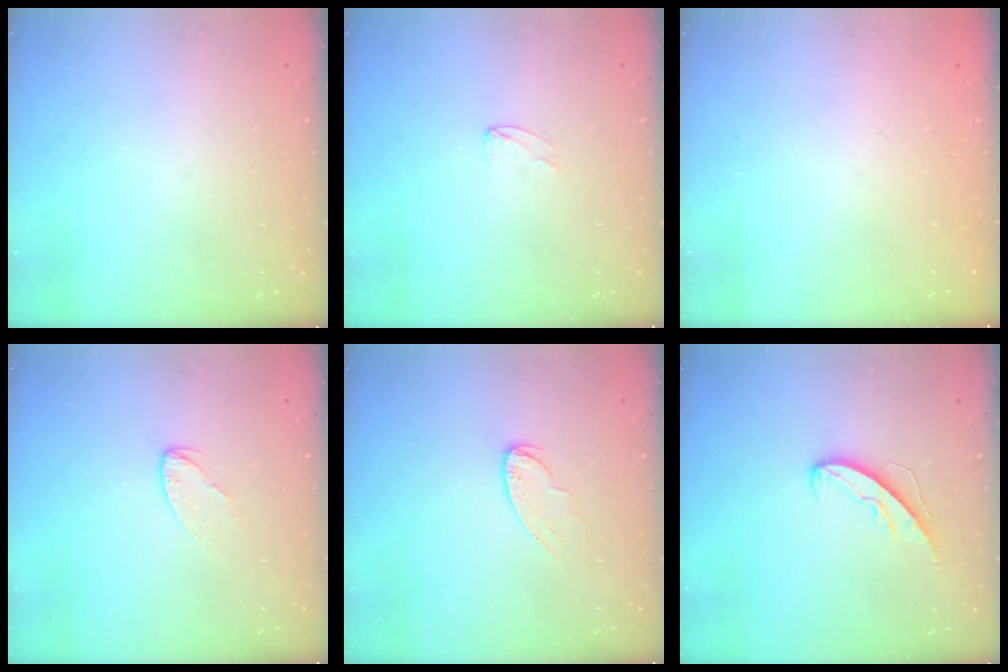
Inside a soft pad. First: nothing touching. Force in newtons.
{"total": 2.7, "press": 2.7, "slide": 0.2}
{"total": 0.0}
{"total": 4.4, "press": 4.4, "slide": 0.4}
{"total": 6.5, "press": 6.5, "slide": 0.3}
{"total": 6.5, "press": 6.5, "slide": 0.4}